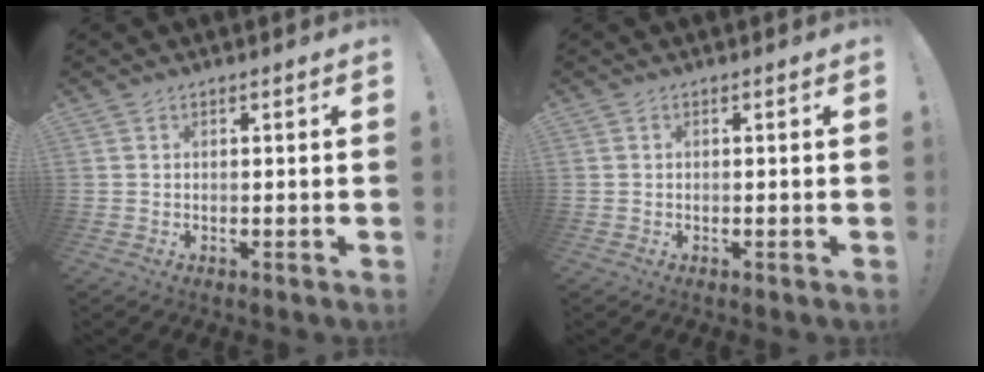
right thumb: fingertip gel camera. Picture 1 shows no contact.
{"total": 0.0}